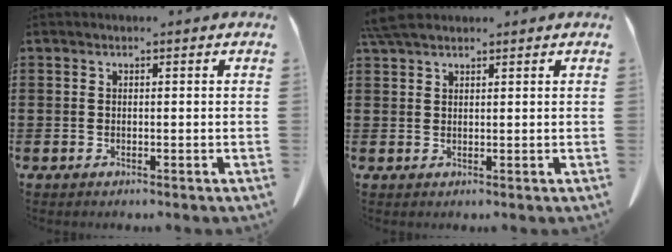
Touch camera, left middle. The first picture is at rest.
{"total": 3.7, "force": [3.0, 1.0, 2.0], "torque": [-0.048, 0.001, 0.058]}